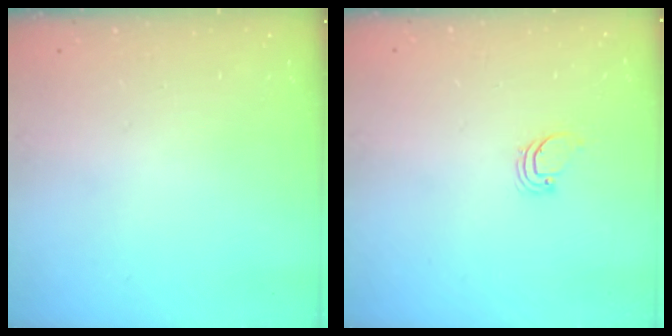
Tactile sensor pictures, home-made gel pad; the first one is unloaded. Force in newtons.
{"total": 0.9, "press": 0.9, "slide": 0.0}